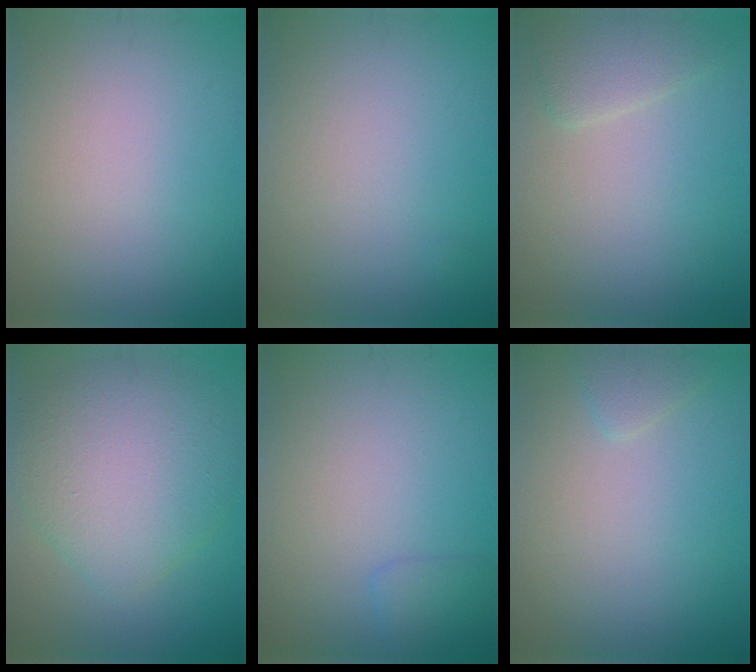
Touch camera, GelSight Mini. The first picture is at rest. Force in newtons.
{"total": 0.0}
{"total": 2.2, "press": 2.1, "slide": 0.3}
{"total": 7.6, "press": 7.6, "slide": 0.2}
{"total": 1.3, "press": 1.3, "slide": 0.1}
{"total": 1.1, "press": 1.1, "slide": 0.1}